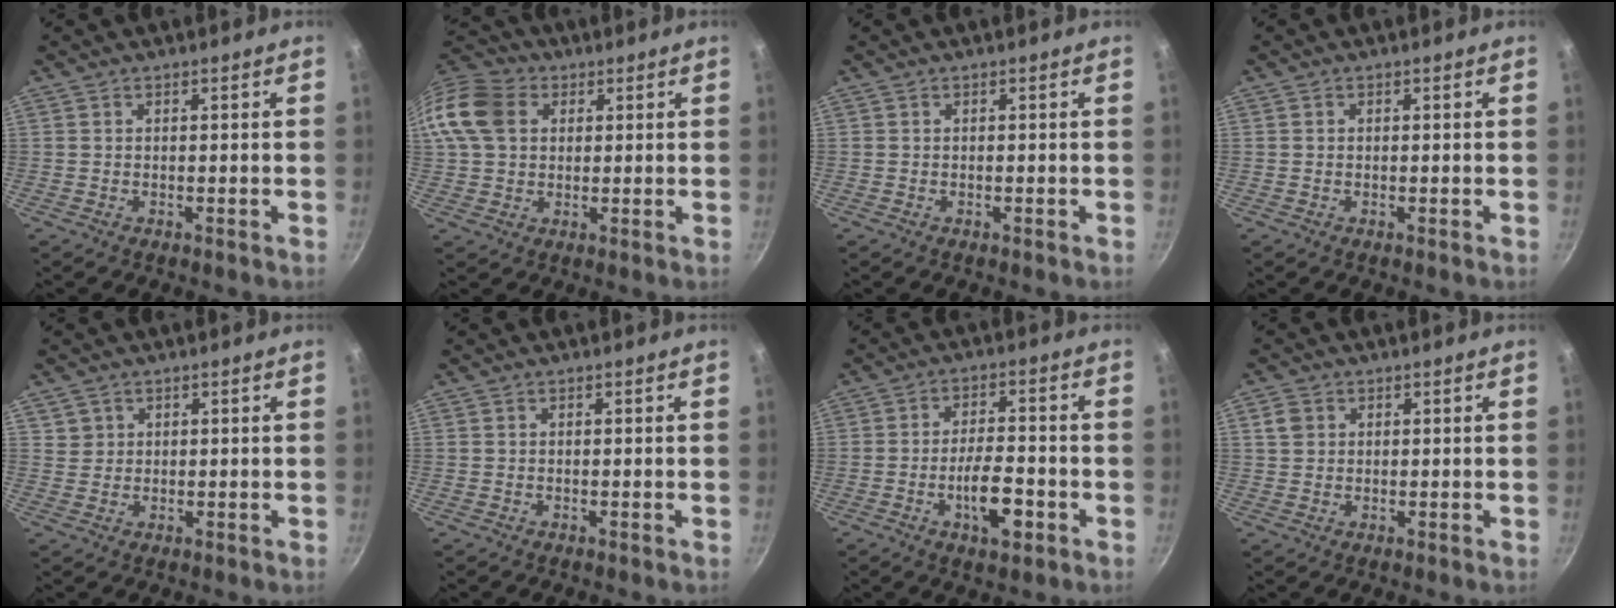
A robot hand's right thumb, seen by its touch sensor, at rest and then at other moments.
{"total": 13.8, "force": [3.2, 10.8, 7.9], "torque": [-0.154, 0.021, 0.044]}
{"total": 0.0}
{"total": 0.7, "force": [0.1, 0.6, 0.3], "torque": [-0.004, 0.004, 0.001]}
{"total": 2.2, "force": [0.9, 2.0, 0.2], "torque": [0.014, 0.009, 0.016]}
{"total": 0.0}
{"total": 8.6, "force": [-3.3, 3.3, 7.2], "torque": [-0.110, 0.021, -0.055]}
{"total": 3.2, "force": [1.1, 2.7, 1.4], "torque": [-0.014, 0.004, 0.019]}